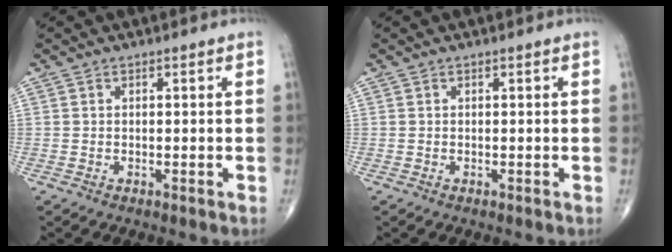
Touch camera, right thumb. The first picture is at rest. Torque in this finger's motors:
{"motor_torque": [-0.03, 0.03, 0.00, 0.00, 0.00]}